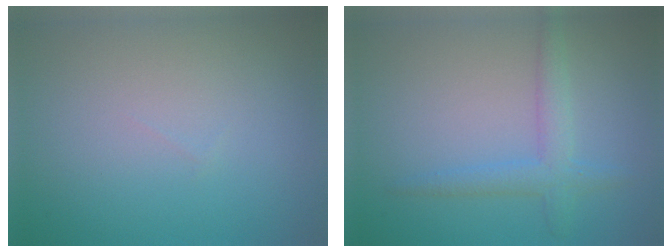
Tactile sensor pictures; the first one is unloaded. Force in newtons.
{"total": 2.0, "press": 2.0, "slide": 0.1}